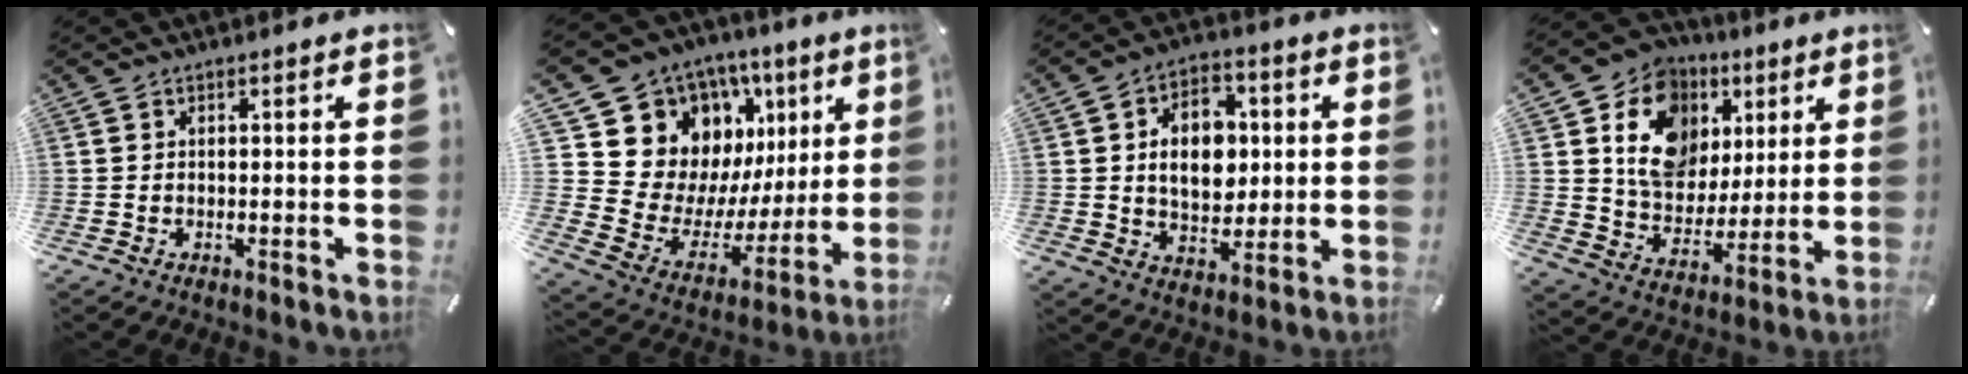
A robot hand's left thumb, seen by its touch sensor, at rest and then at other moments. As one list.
[{"total": 15.3, "force": [8.4, 12.0, 4.6], "torque": [-0.067, -0.095, 0.172]}, {"total": 12.3, "force": [1.3, 9.2, 8.0], "torque": [-0.135, 0.011, 0.023]}, {"total": 15.4, "force": [5.5, 12.9, 6.5], "torque": [-0.111, -0.019, 0.108]}]